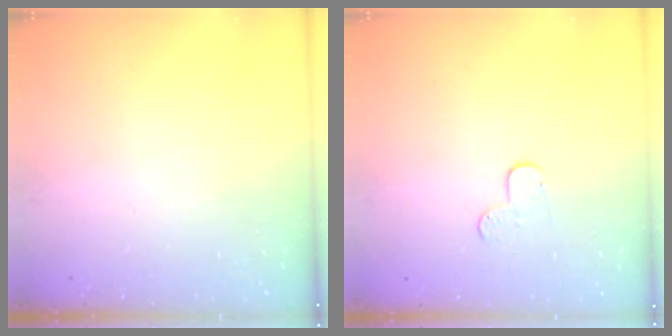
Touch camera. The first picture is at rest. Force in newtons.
{"total": 4.5, "press": 4.5, "slide": 0.4}